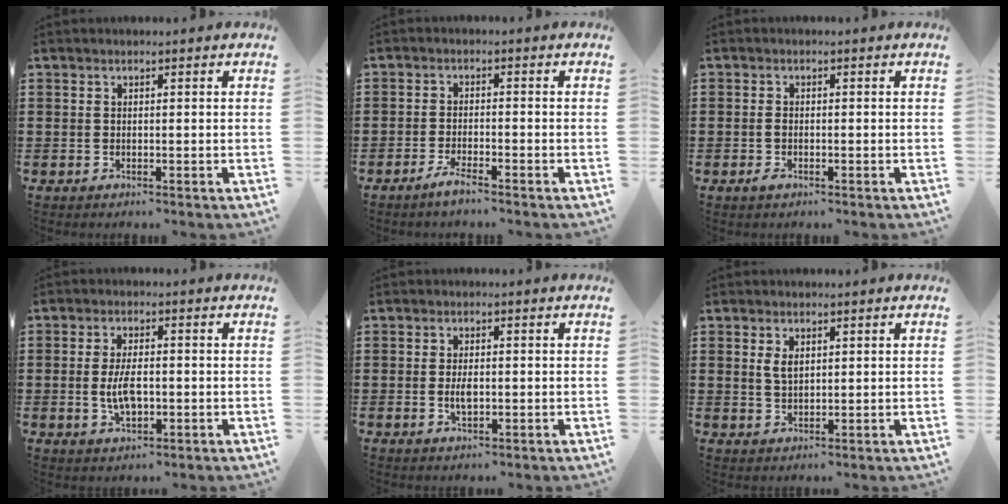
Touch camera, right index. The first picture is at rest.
{"total": 2.6, "force": [-2.2, 0.0, 1.5], "torque": [-0.033, -0.001, -0.042]}
{"total": 1.2, "force": [-0.5, 0.6, 1.0], "torque": [-0.021, -0.004, -0.008]}
{"total": 5.0, "force": [-0.6, 2.3, 4.4], "torque": [-0.094, -0.001, -0.014]}
{"total": 2.7, "force": [-0.3, 1.2, 2.4], "torque": [-0.045, 0.002, -0.005]}
{"total": 2.5, "force": [0.9, 1.3, 1.9], "torque": [-0.042, 0.005, 0.016]}